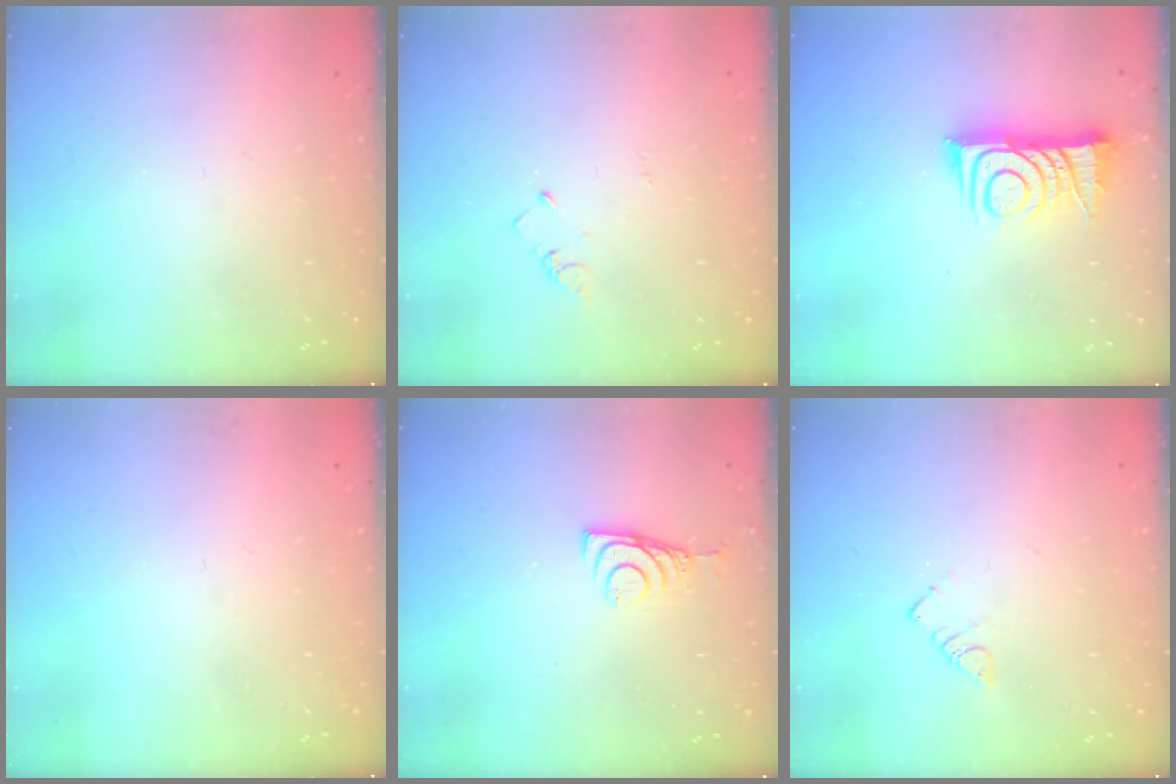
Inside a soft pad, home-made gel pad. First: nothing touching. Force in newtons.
{"total": 2.0, "press": 2.0, "slide": 0.3}
{"total": 11.7, "press": 11.6, "slide": 0.9}
{"total": 0.0}
{"total": 6.7, "press": 6.7, "slide": 0.6}
{"total": 2.8, "press": 2.8, "slide": 0.3}